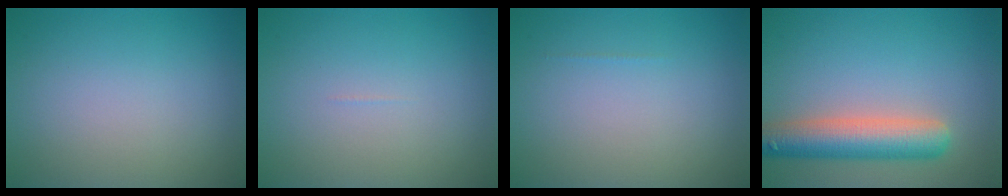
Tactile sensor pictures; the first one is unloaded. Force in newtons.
{"total": 0.0}
{"total": 0.0}
{"total": 6.3, "press": 6.3, "slide": 0.3}